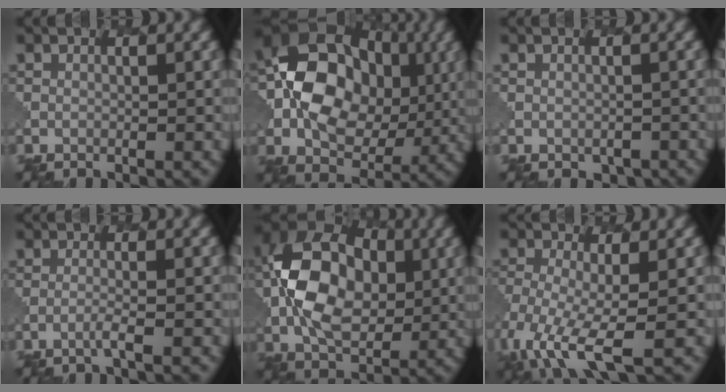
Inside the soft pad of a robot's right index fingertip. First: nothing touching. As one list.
[{"total": 12.4, "force": [0.5, 9.4, 8.1], "torque": [-0.130, 0.006, 0.007]}, {"total": 1.5, "force": [-1.2, 0.9, 0.3], "torque": [-0.007, -0.006, -0.008]}, {"total": 1.0, "force": [-0.6, 0.0, 0.8], "torque": [-0.012, 0.004, -0.021]}, {"total": 11.5, "force": [0.6, 7.7, 8.5], "torque": [-0.172, 0.013, 0.002]}, {"total": 7.3, "force": [-3.2, 2.8, 6.0], "torque": [-0.140, -0.022, -0.060]}]